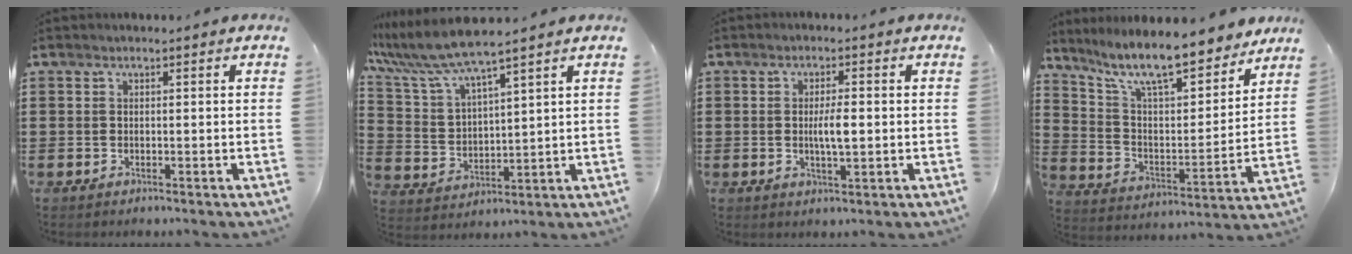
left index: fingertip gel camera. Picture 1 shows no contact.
{"total": 7.5, "force": [6.6, 0.5, 3.6], "torque": [-0.096, -0.027, 0.115]}
{"total": 4.0, "force": [-0.2, 1.0, 3.9], "torque": [-0.061, -0.004, -0.007]}
{"total": 11.2, "force": [9.6, 1.7, 5.4], "torque": [-0.137, -0.062, 0.165]}